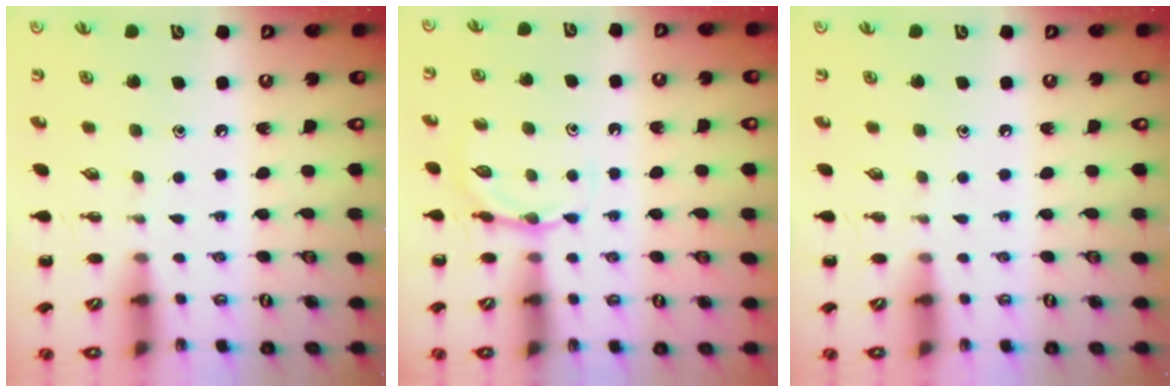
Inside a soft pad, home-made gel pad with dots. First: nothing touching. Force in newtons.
{"total": 4.0, "press": 3.7, "slide": 1.5}
{"total": 0.0}